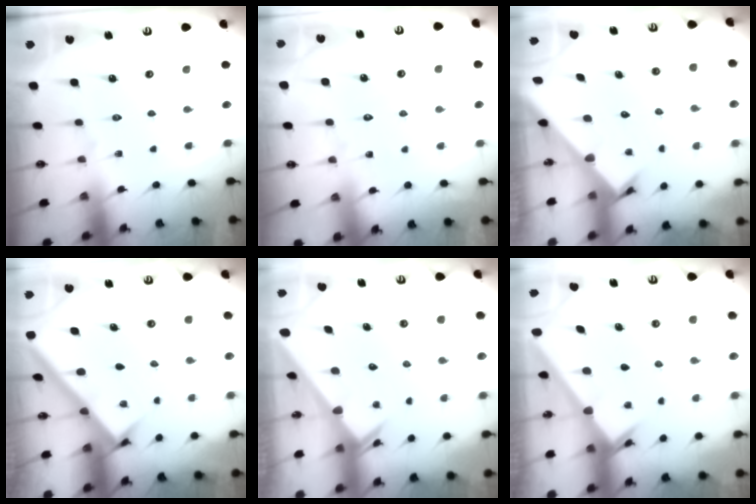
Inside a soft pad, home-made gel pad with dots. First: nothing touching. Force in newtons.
{"total": 4.5, "press": 4.4, "slide": 0.5}
{"total": 2.3, "press": 2.3, "slide": 0.2}
{"total": 2.5, "press": 2.5, "slide": 0.3}
{"total": 2.3, "press": 2.3, "slide": 0.1}
{"total": 2.4, "press": 2.4, "slide": 0.2}